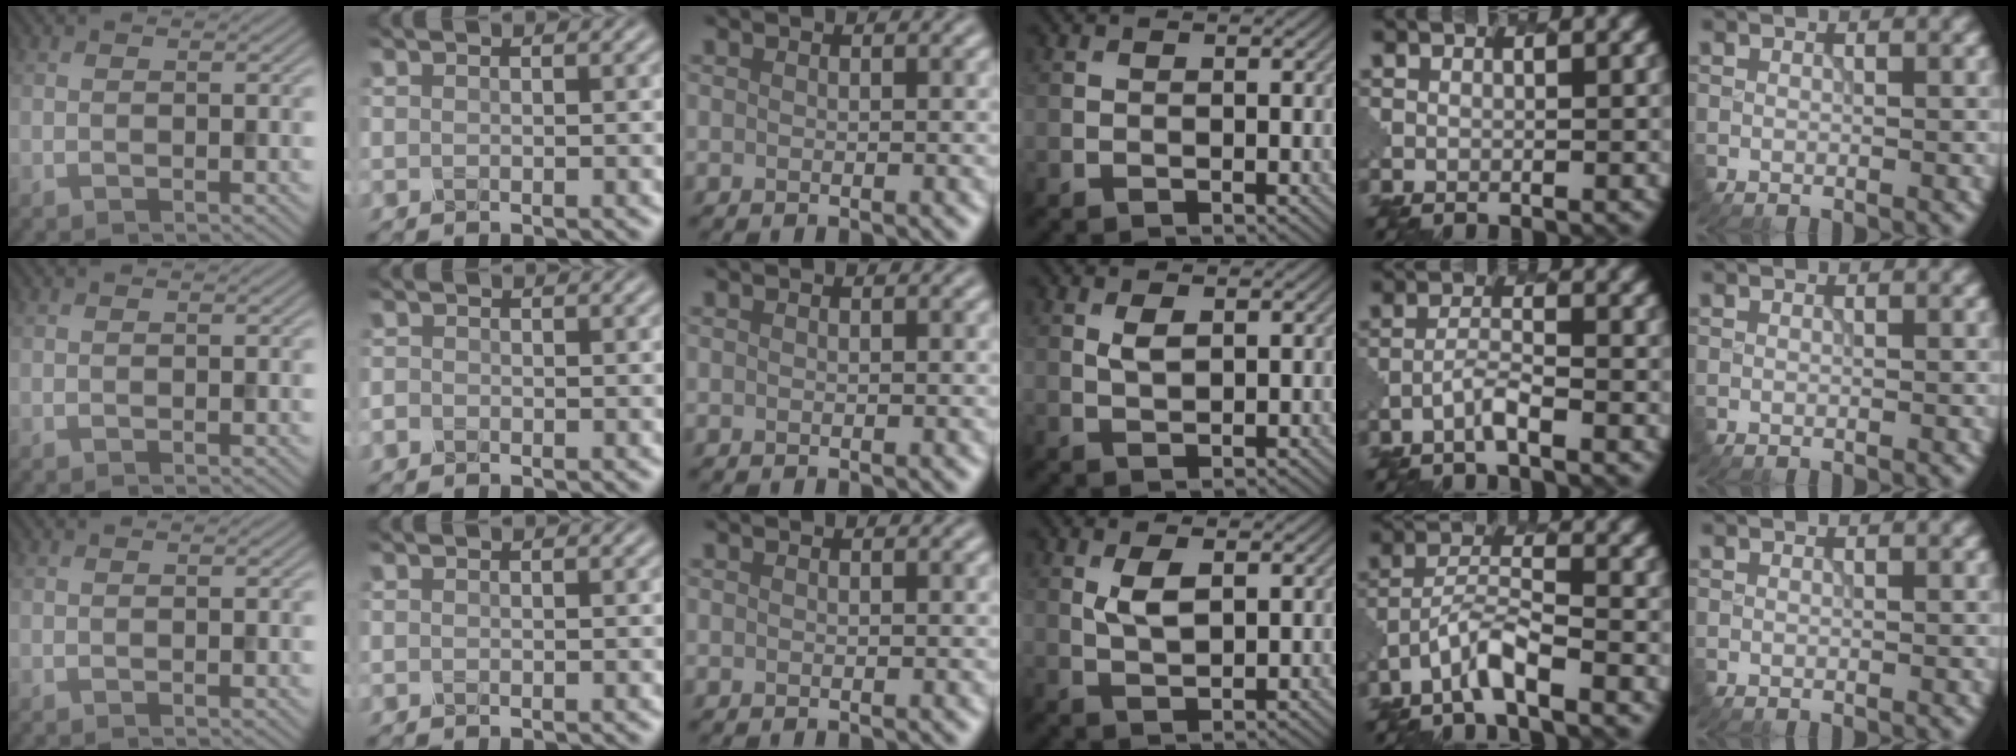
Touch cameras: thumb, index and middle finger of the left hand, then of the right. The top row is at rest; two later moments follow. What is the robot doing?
{"motion": "extract", "object": "pen bag"}